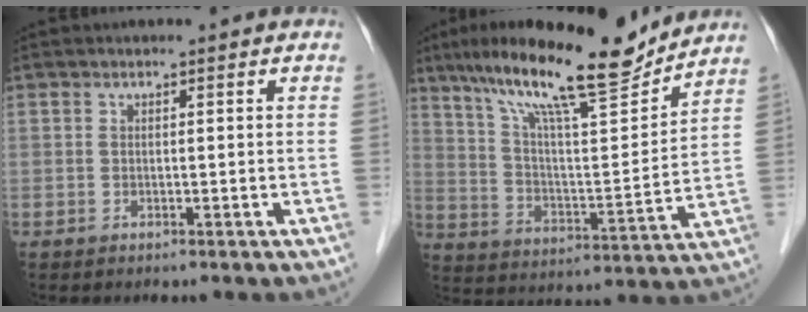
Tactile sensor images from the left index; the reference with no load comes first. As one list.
[{"total": 18.2, "force": [14.9, 1.6, 10.3], "torque": [-0.175, 0.006, 0.248]}]